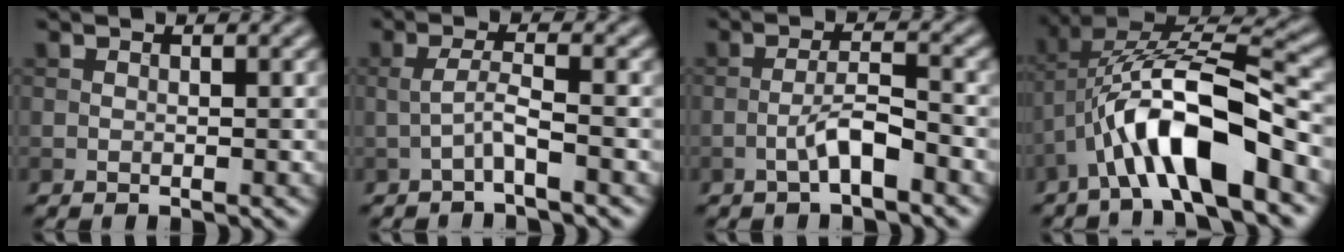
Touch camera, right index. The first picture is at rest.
{"total": 2.1, "force": [-0.9, 0.1, 1.9], "torque": [-0.040, 0.010, -0.024]}
{"total": 3.2, "force": [-1.7, 0.7, 2.7], "torque": [-0.051, 0.013, -0.034]}
{"total": 10.5, "force": [-3.8, 3.4, 9.2], "torque": [-0.171, 0.014, -0.067]}